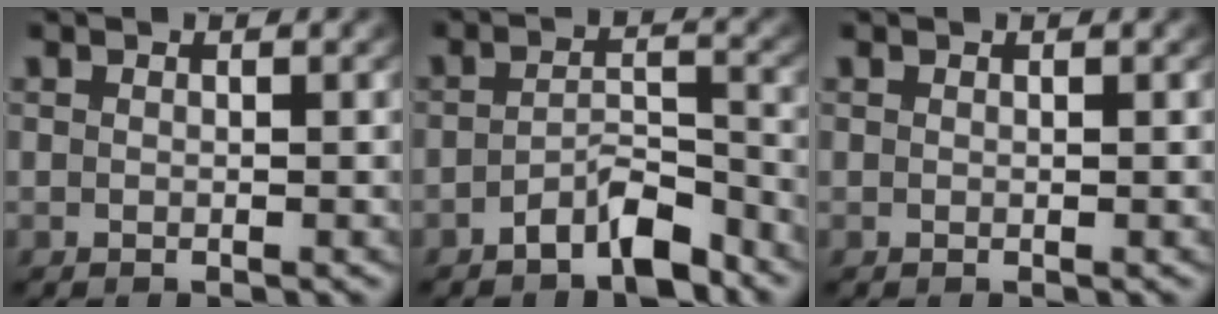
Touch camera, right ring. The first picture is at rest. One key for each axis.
{"total": 4.7, "fx": -3.8, "fy": 1.5, "fz": 2.3, "tx": -0.025, "ty": -0.006, "tz": -0.063}
{"total": 0.0}